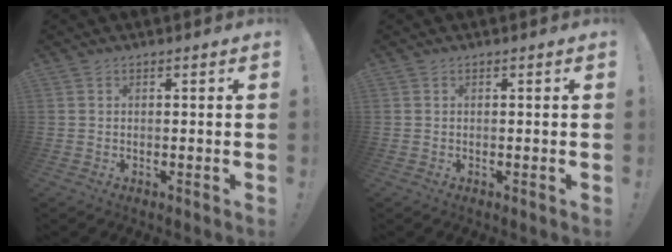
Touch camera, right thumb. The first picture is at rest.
{"total": 0.0}